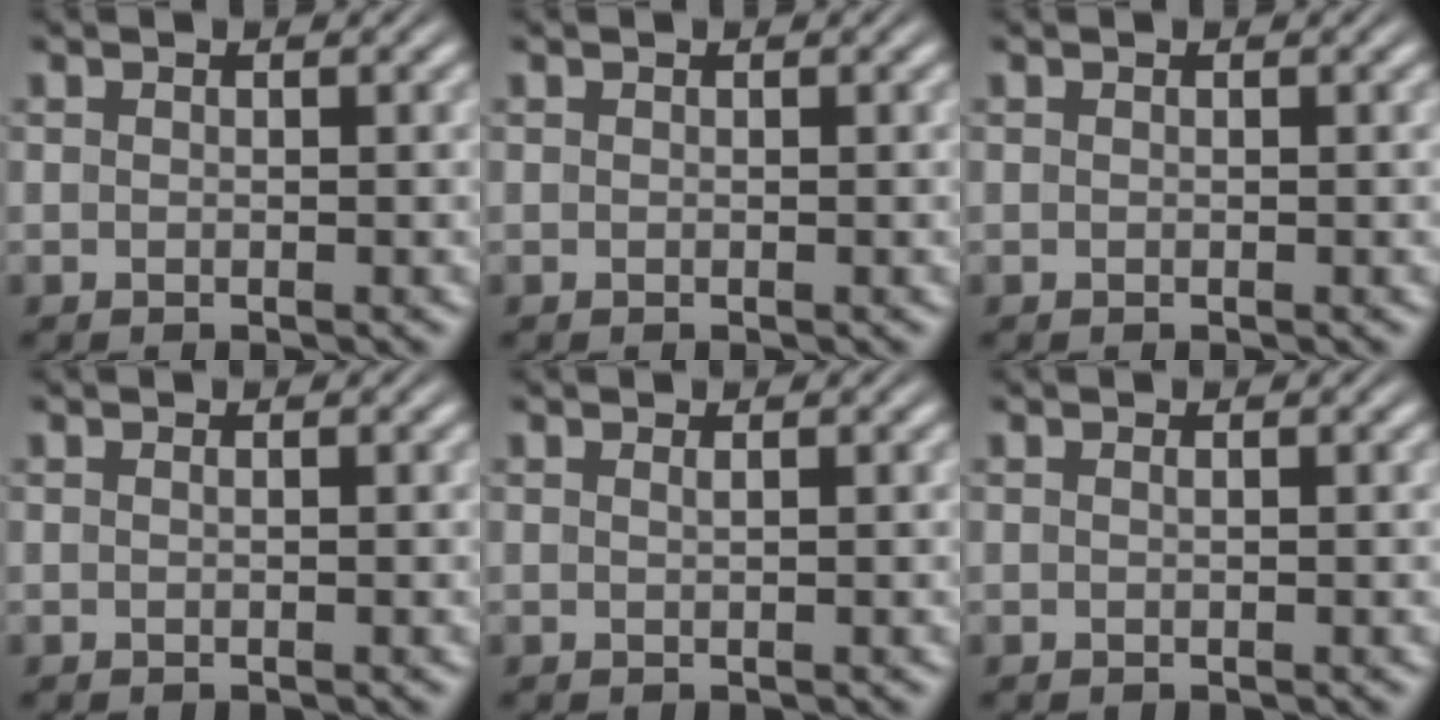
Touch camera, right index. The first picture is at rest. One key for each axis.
{"total": 0.0}
{"total": 0.0}
{"total": 0.0}
{"total": 0.5, "fx": 0.1, "fy": -0.4, "fz": 0.3, "tx": -0.005, "ty": -0.004, "tz": 0.006}
{"total": 0.0}